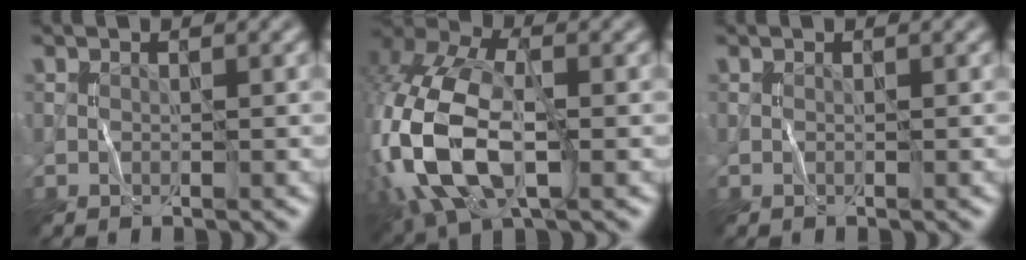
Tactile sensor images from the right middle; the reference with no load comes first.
{"total": 14.0, "force": [-2.9, 7.7, 11.3], "torque": [-0.273, 0.006, -0.064]}
{"total": 0.0}